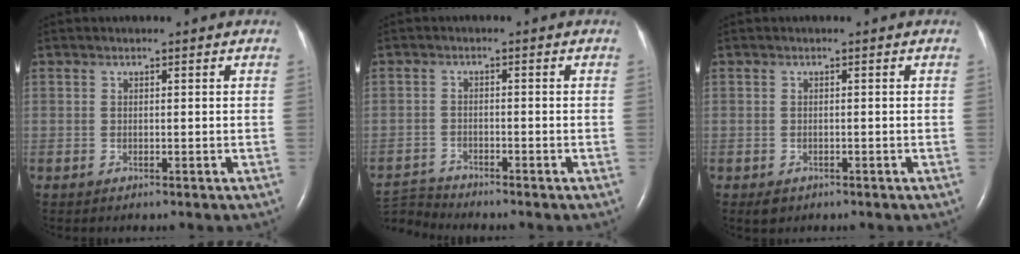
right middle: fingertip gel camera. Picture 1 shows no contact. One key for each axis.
{"total": 4.6, "fx": -4.6, "fy": -0.4, "fz": -0.7, "tx": 0.006, "ty": -0.007, "tz": -0.087}
{"total": 1.3, "fx": -0.7, "fy": 0.9, "fz": 0.5, "tx": -0.011, "ty": 0.000, "tz": -0.004}